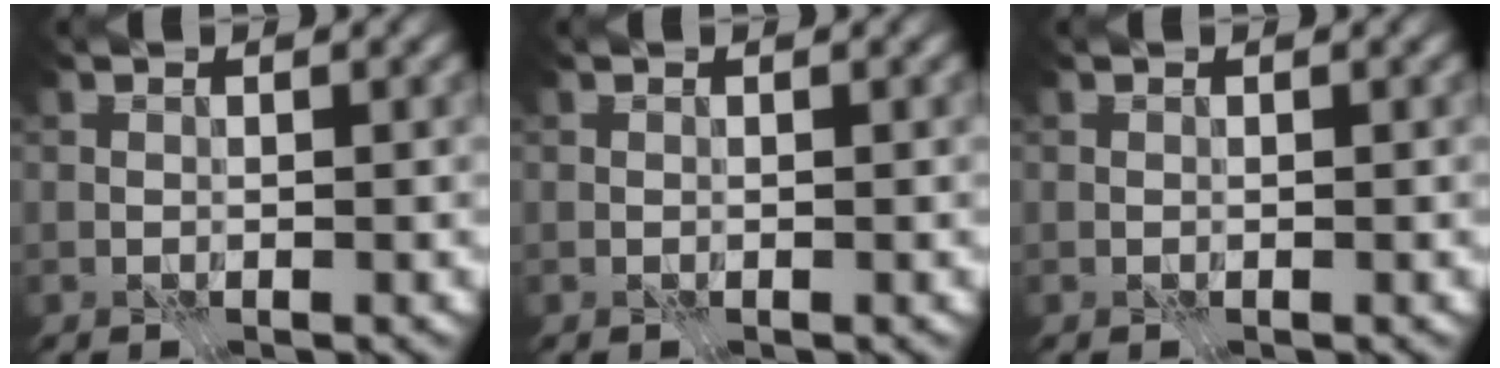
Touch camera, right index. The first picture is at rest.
{"total": 0.0}
{"total": 0.0}